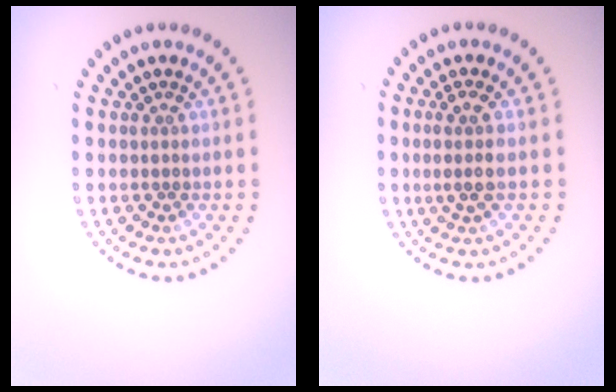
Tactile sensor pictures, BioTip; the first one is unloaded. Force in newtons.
{"total": 2.0, "press": 1.6, "slide": 1.1}